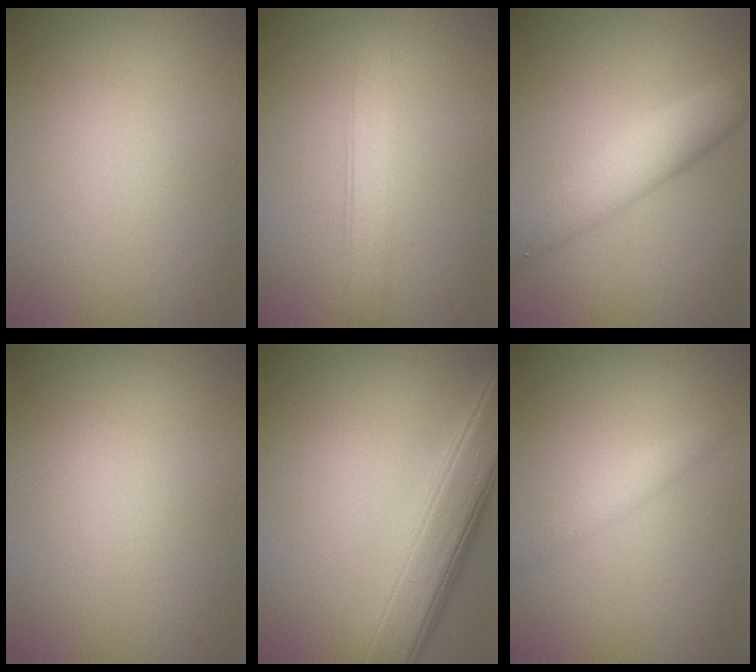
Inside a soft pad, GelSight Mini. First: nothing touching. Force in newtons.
{"total": 2.5, "press": 2.5, "slide": 0.1}
{"total": 5.5, "press": 5.5, "slide": 0.4}
{"total": 0.0}
{"total": 6.7, "press": 6.7, "slide": 0.4}
{"total": 1.9, "press": 1.9, "slide": 0.0}